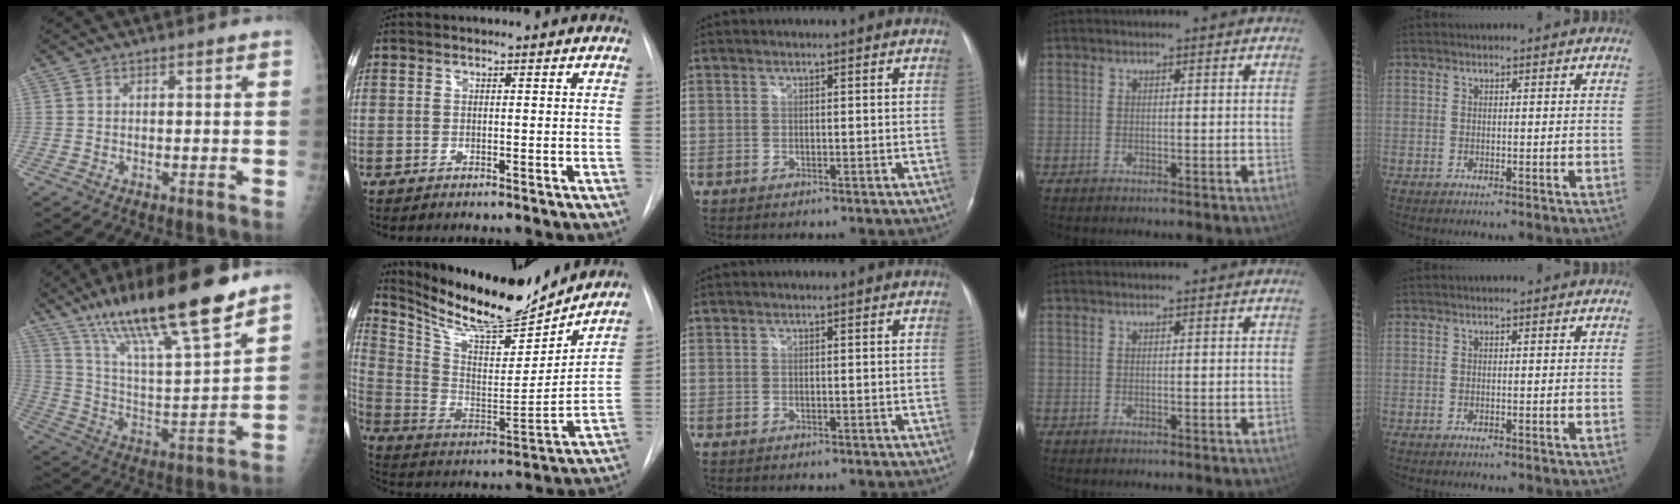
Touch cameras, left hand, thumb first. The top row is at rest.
{"thumb": {"total": 22.9, "force": [16.4, 3.6, 15.6], "torque": [-0.254, -0.067, 0.288]}, "index": {"total": 19.3, "force": [17.3, 3.2, 7.8], "torque": [-0.155, -0.027, 0.293]}}